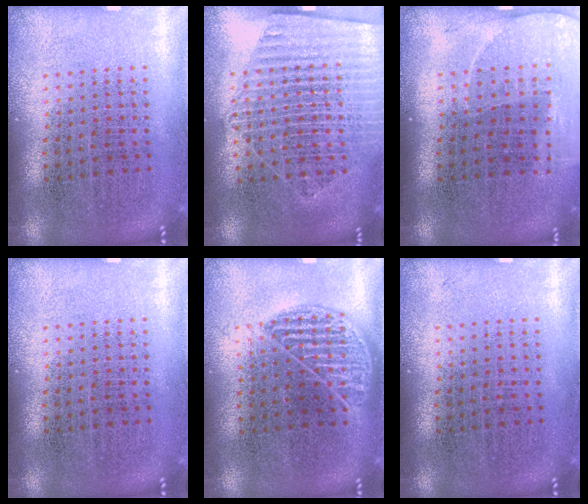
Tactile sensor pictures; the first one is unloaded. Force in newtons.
{"total": 1.6, "press": 1.5, "slide": 0.6}
{"total": 1.4, "press": 1.3, "slide": 0.5}
{"total": 0.0}
{"total": 1.0, "press": 0.8, "slide": 0.5}
{"total": 0.0}